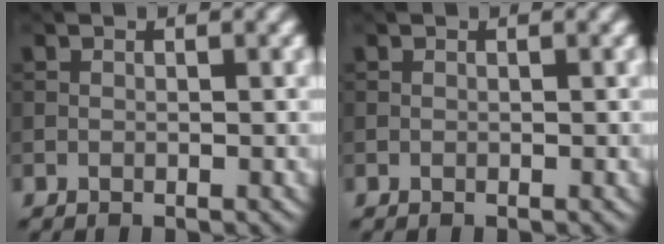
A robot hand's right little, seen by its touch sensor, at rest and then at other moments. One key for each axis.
{"total": 0.0}